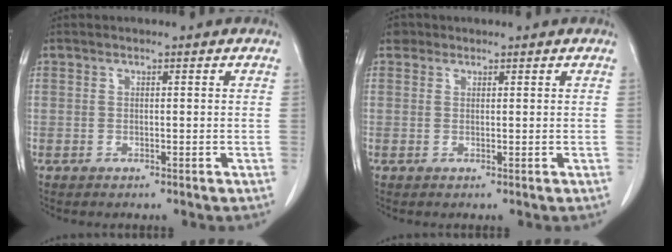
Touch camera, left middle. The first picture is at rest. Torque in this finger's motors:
{"motor_torque": [0.29, -0.23, -0.01, 0.00]}